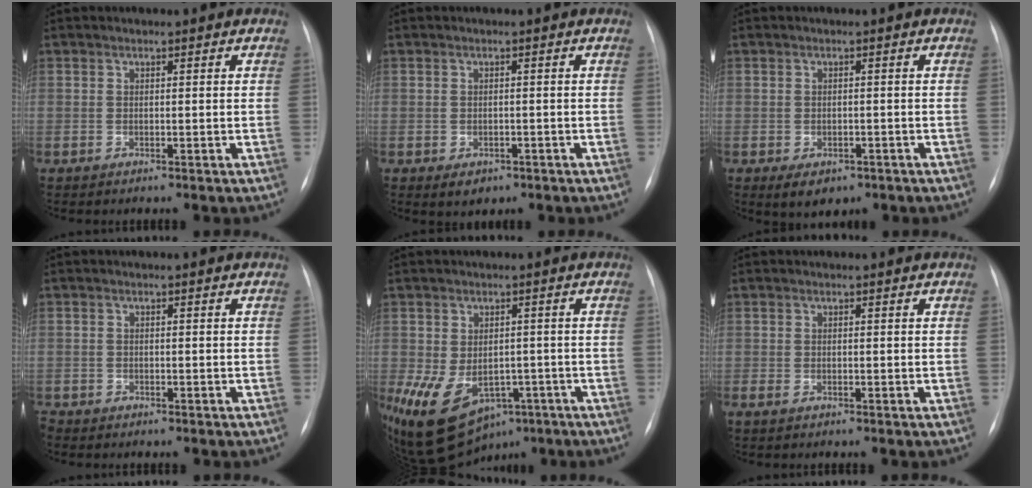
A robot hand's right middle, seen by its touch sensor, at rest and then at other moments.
{"total": 2.6, "force": [-1.4, 1.8, 1.2], "torque": [-0.012, 0.001, -0.007]}
{"total": 4.5, "force": [-2.6, 2.8, 2.4], "torque": [-0.032, -0.003, -0.027]}
{"total": 8.7, "force": [-8.6, 1.6, 0.1], "torque": [-0.014, 0.013, -0.173]}
{"total": 15.9, "force": [-7.7, 10.3, 9.3], "torque": [-0.191, -0.003, -0.103]}
{"total": 1.4, "force": [-1.0, 0.5, 0.9], "torque": [-0.016, -0.002, -0.010]}